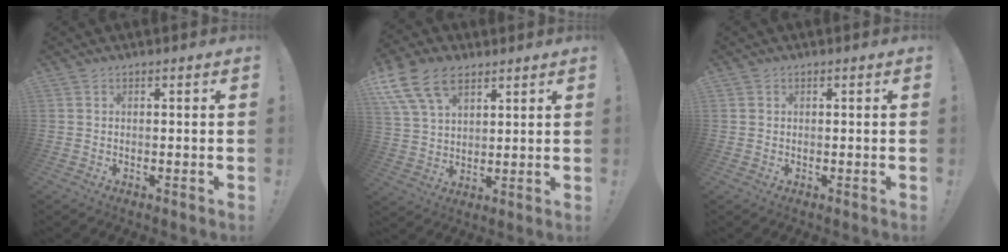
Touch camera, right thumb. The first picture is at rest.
{"total": 14.7, "force": [8.2, 9.1, 8.2], "torque": [-0.155, -0.033, 0.157]}
{"total": 0.9, "force": [0.4, 0.8, 0.0], "torque": [0.003, 0.001, 0.007]}